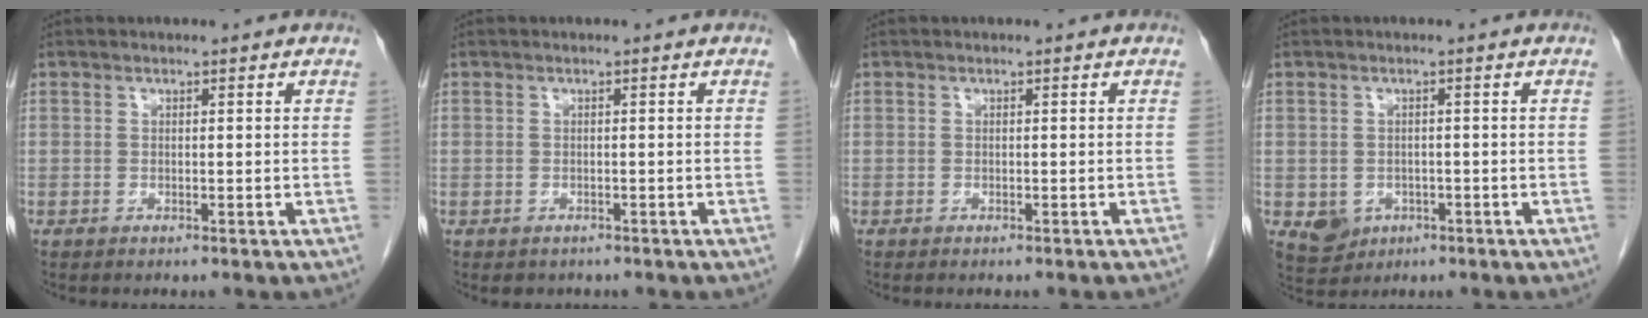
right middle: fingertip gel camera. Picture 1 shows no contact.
{"total": 1.6, "force": [-1.2, 1.0, 0.3], "torque": [-0.007, 0.000, -0.013]}
{"total": 2.2, "force": [-2.0, 0.1, 1.0], "torque": [-0.015, 0.000, -0.023]}
{"total": 4.0, "force": [-1.5, 3.5, 1.4], "torque": [-0.022, 0.001, -0.011]}